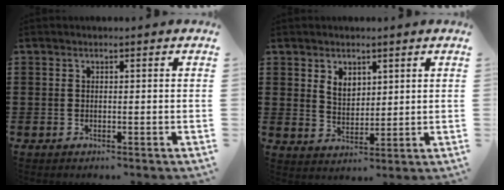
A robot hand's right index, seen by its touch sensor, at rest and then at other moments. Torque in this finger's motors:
{"motor_torque": [0.05, 0.05, 0.19, 0.08]}